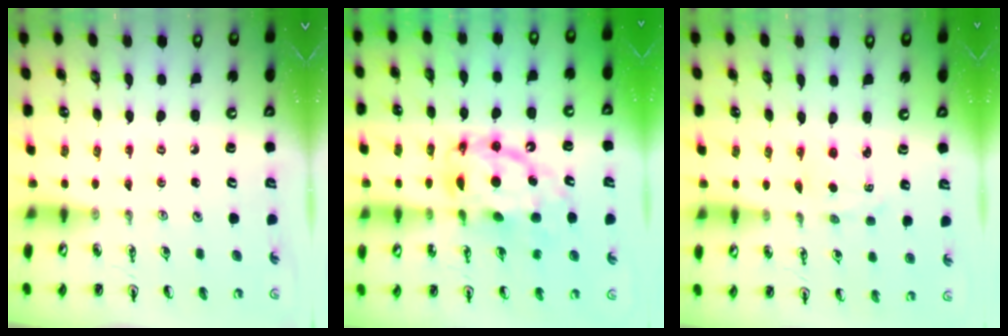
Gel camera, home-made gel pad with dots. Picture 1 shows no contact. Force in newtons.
{"total": 13.7, "press": 13.7, "slide": 1.3}
{"total": 1.8, "press": 1.8, "slide": 0.2}